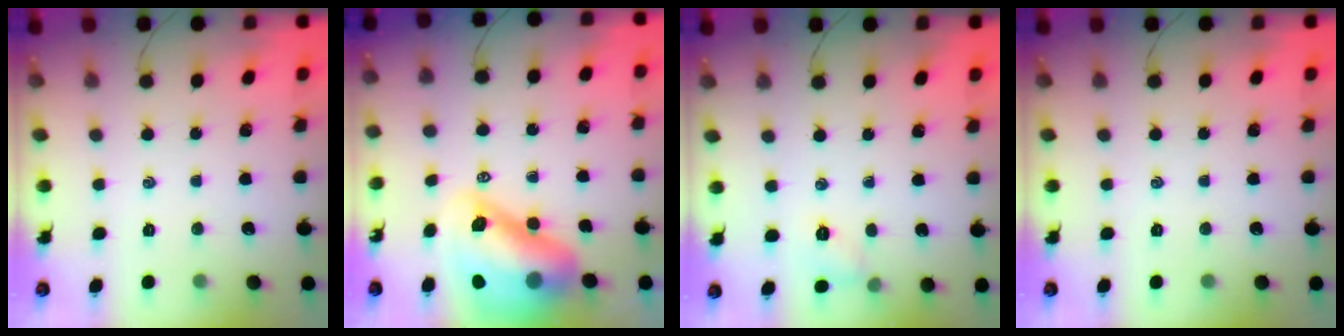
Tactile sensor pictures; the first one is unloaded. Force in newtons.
{"total": 15.9, "press": 15.3, "slide": 4.5}
{"total": 4.5, "press": 4.2, "slide": 1.6}
{"total": 0.0}